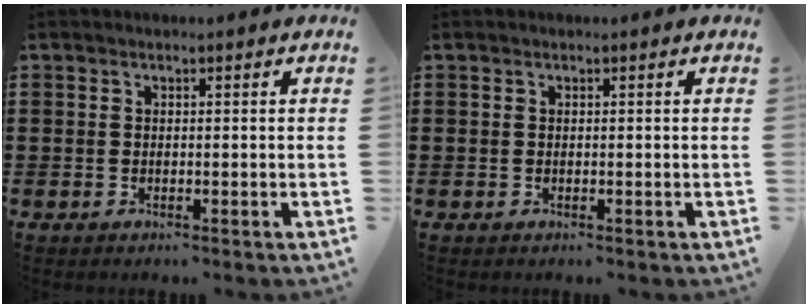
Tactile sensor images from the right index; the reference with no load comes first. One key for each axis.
{"total": 0.0}